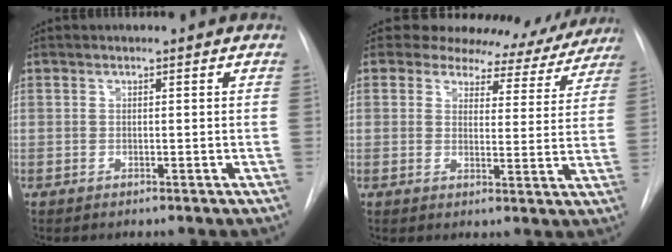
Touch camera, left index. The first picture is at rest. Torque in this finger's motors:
{"motor_torque": [0.99, -1.15, -0.02, 0.00]}